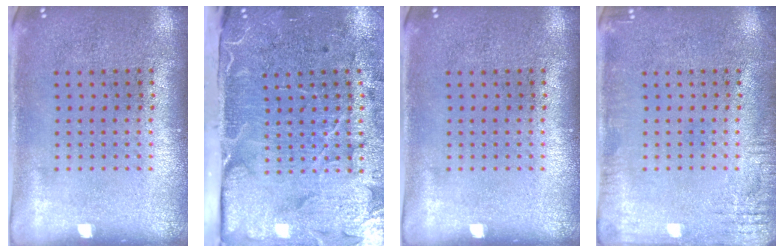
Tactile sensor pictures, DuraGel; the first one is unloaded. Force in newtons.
{"total": 5.0, "press": 4.0, "slide": 3.1}
{"total": 0.0}
{"total": 2.3, "press": 2.3, "slide": 0.3}